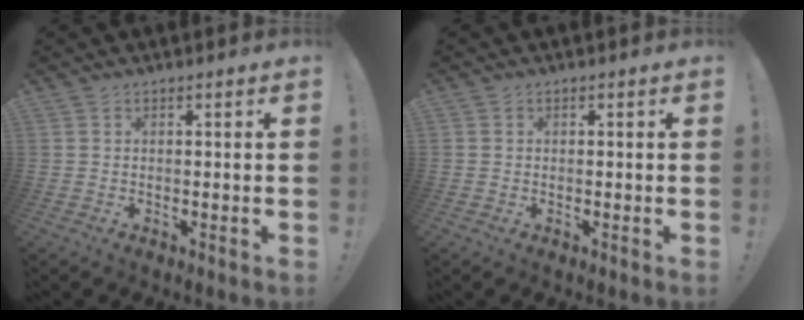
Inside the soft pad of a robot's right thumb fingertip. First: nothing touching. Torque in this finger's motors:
{"motor_torque": [-0.02, -0.32, -0.21, 0.08, -0.02]}